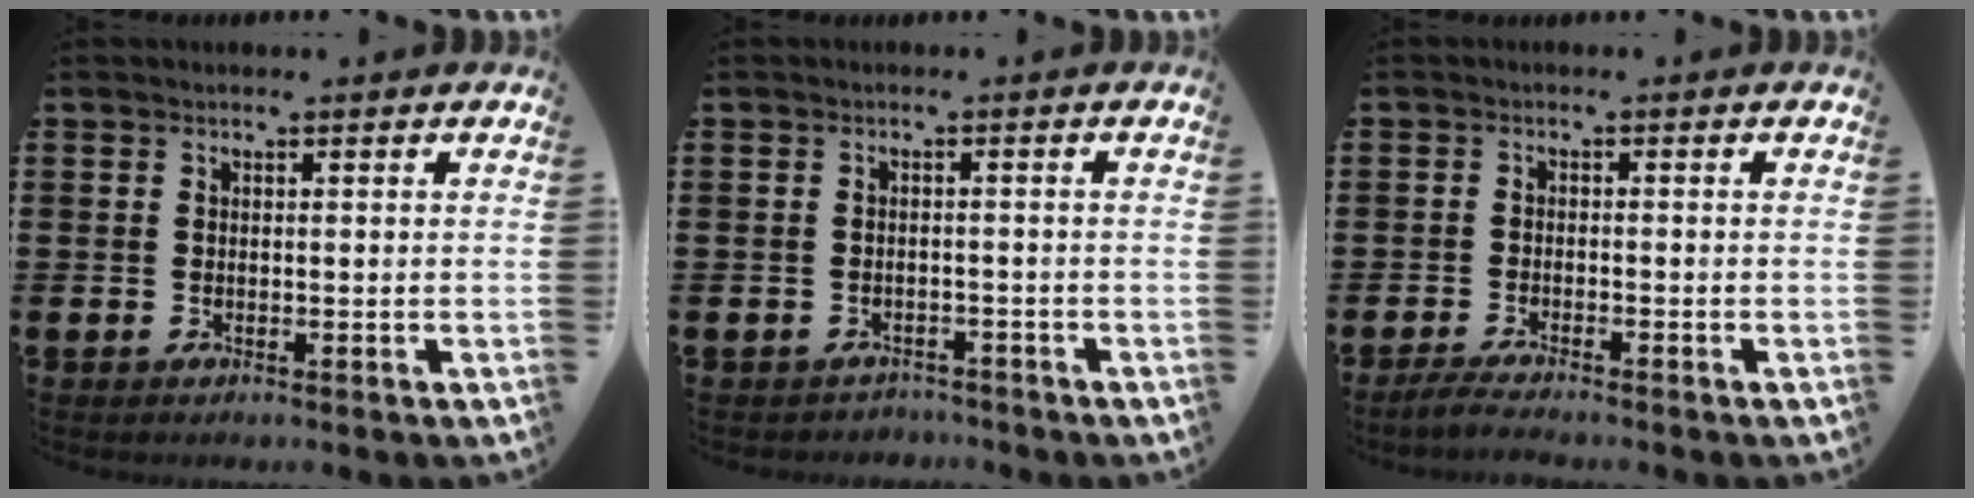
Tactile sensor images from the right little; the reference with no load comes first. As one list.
[{"total": 1.2, "force": [-1.1, 0.2, -0.2], "torque": [-0.002, 0.003, -0.026]}, {"total": 1.7, "force": [-1.5, 0.0, 0.8], "torque": [-0.014, 0.002, -0.030]}]